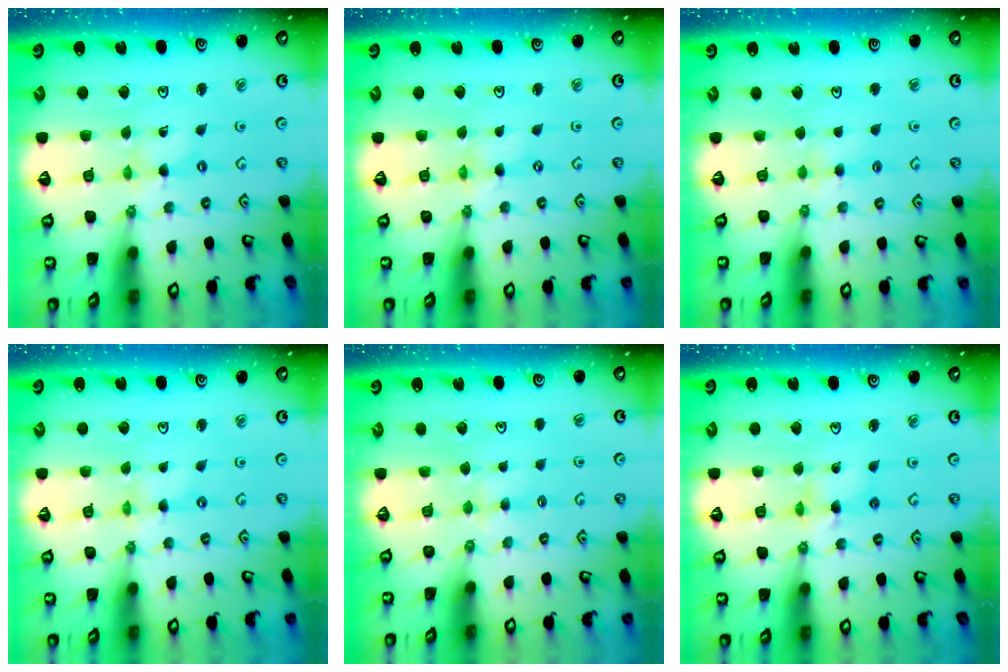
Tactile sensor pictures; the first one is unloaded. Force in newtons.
{"total": 0.0}
{"total": 3.5, "press": 3.5, "slide": 0.6}
{"total": 0.0}
{"total": 3.0, "press": 3.0, "slide": 0.5}
{"total": 3.8, "press": 3.8, "slide": 0.4}